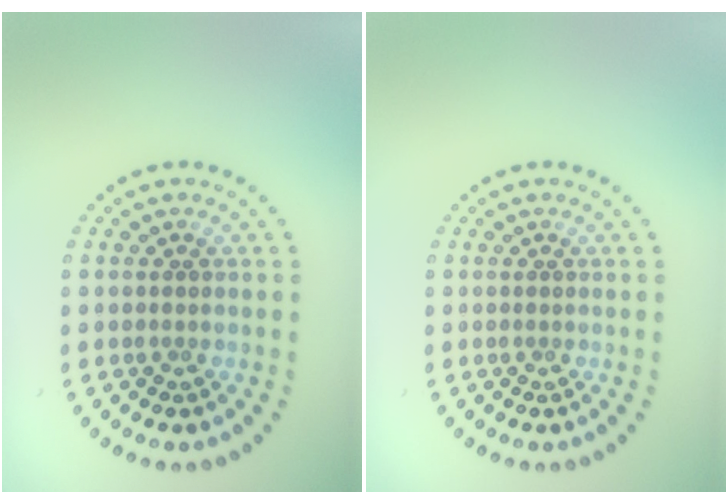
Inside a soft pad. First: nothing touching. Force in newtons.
{"total": 0.0}